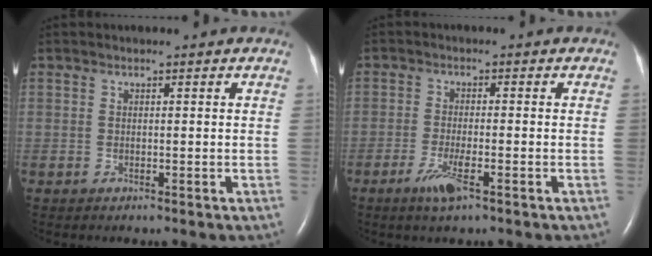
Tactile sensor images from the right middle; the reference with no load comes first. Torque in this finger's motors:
{"motor_torque": [0.10, 0.02, 0.09, 0.02]}